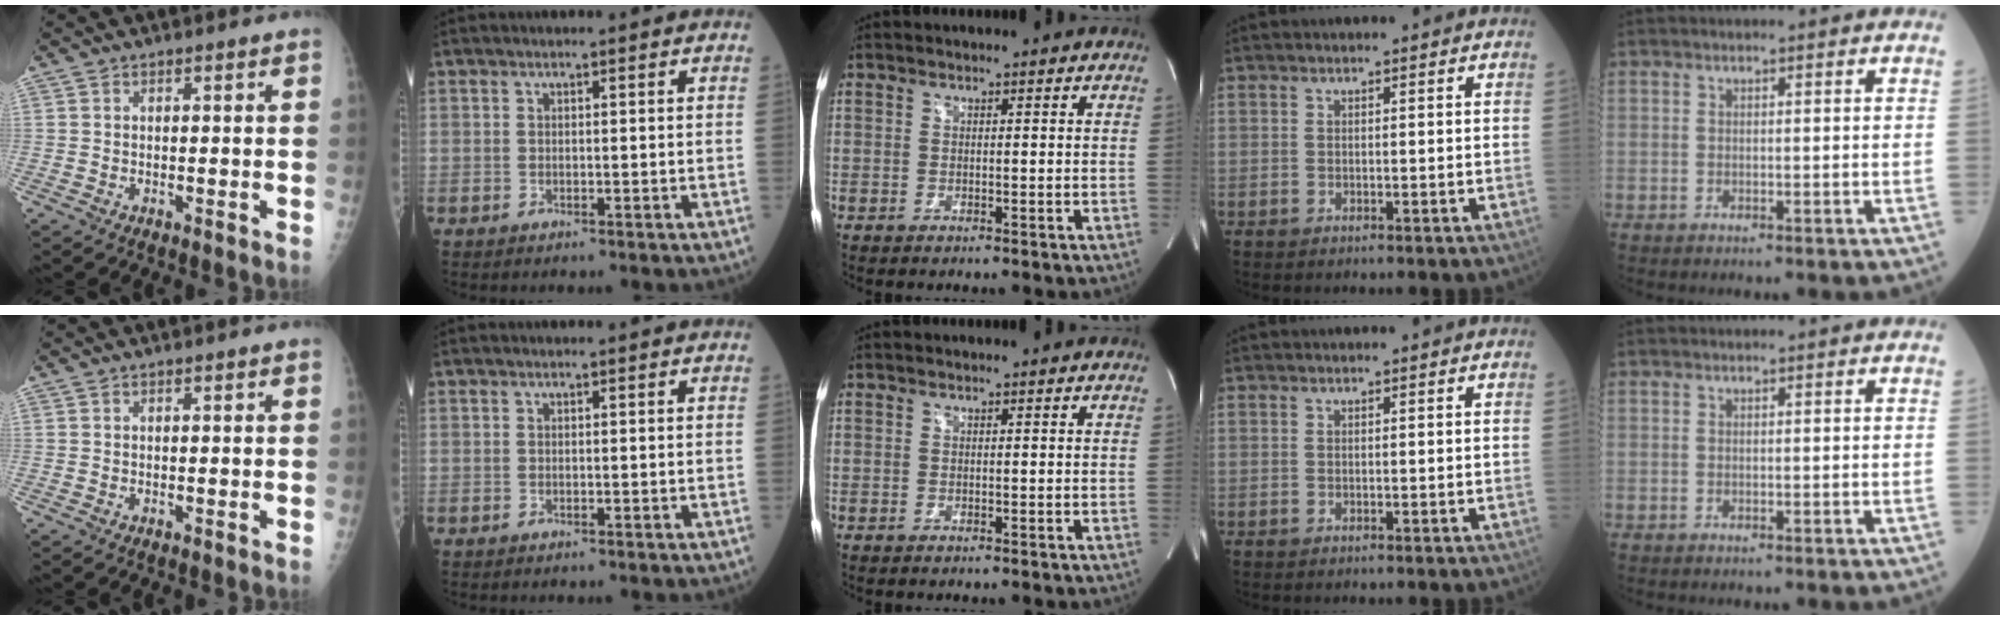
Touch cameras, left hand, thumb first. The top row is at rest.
{}